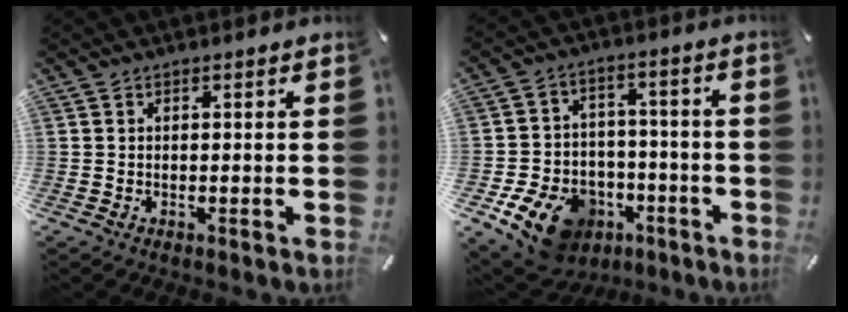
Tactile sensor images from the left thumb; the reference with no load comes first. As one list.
[{"total": 14.1, "force": [-7.4, 9.9, 6.6], "torque": [-0.102, 0.054, -0.121]}]